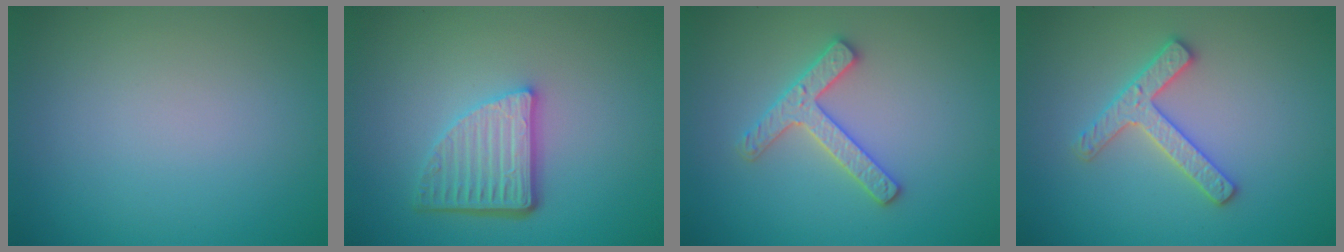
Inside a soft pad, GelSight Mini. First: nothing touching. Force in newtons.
{"total": 4.9, "press": 3.5, "slide": 3.4}
{"total": 2.9, "press": 2.8, "slide": 0.6}
{"total": 2.9, "press": 2.8, "slide": 0.6}